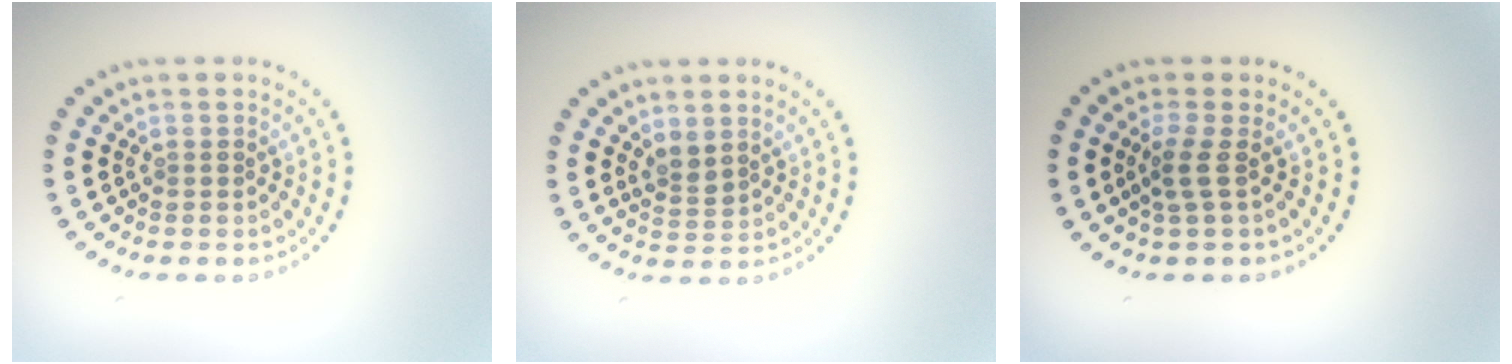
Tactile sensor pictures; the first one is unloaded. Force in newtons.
{"total": 1.6, "press": 1.4, "slide": 0.8}
{"total": 1.7, "press": 1.2, "slide": 1.3}